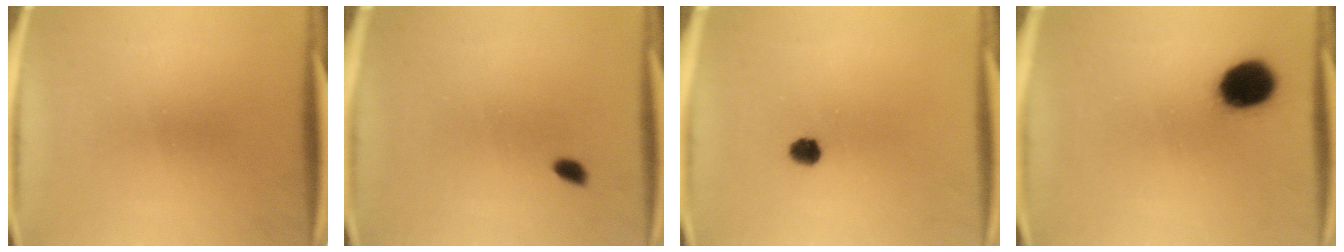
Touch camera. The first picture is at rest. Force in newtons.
{"total": 1.4}
{"total": 2.7}
{"total": 11.1}